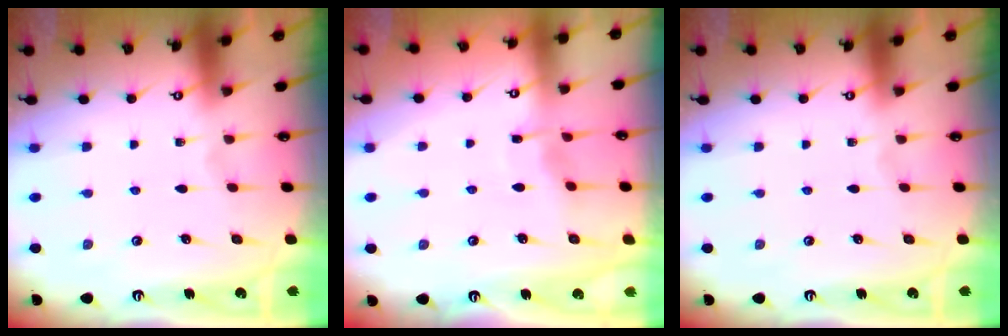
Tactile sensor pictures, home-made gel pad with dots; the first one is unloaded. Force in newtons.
{"total": 3.9, "press": 3.9, "slide": 0.4}
{"total": 0.0}